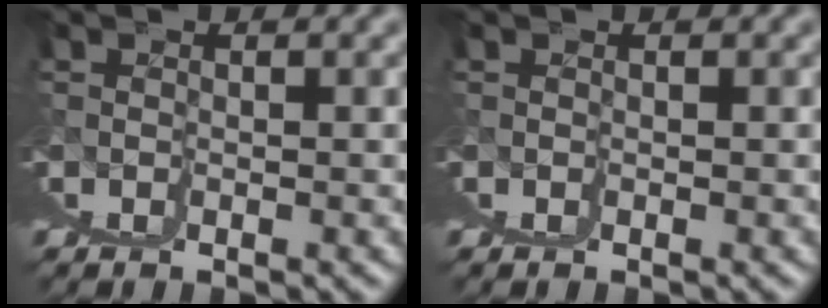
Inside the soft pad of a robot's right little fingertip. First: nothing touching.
{"total": 0.0}